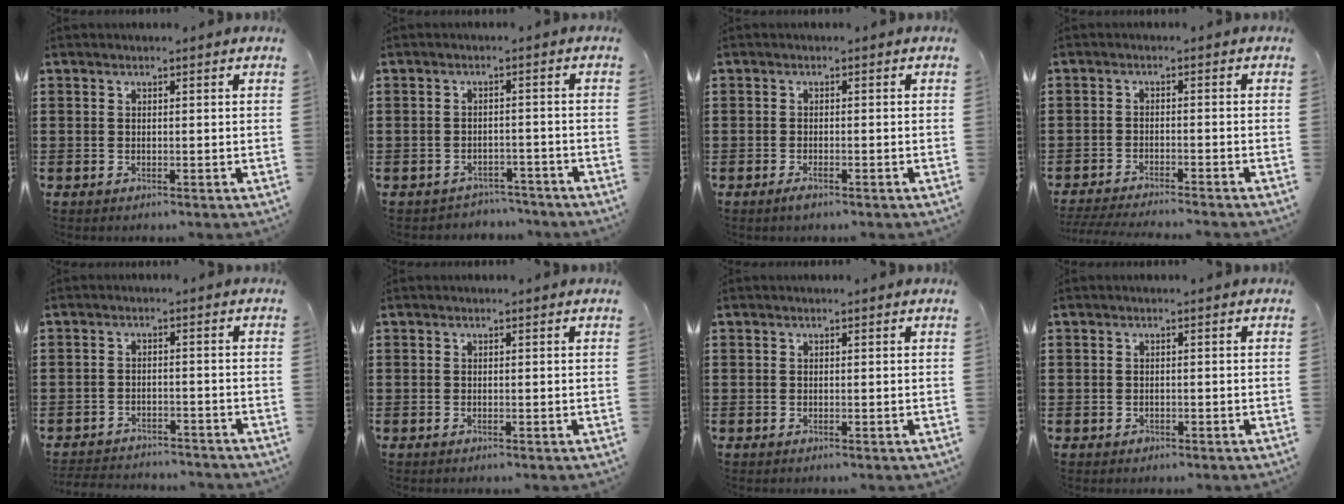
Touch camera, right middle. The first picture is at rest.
{"total": 2.5, "force": [-2.4, 0.5, -0.2], "torque": [-0.005, 0.001, -0.055]}
{"total": 1.1, "force": [-0.8, 0.2, 0.8], "torque": [-0.015, -0.004, -0.014]}
{"total": 3.0, "force": [-2.9, -0.2, 0.7], "torque": [-0.018, -0.004, -0.062]}
{"total": 3.0, "force": [-3.0, 0.3, 0.0], "torque": [-0.006, -0.001, -0.064]}
{"total": 0.0}
{"total": 0.0}
{"total": 0.6, "force": [-0.4, 0.5, 0.1], "torque": [-0.002, 0.004, -0.009]}